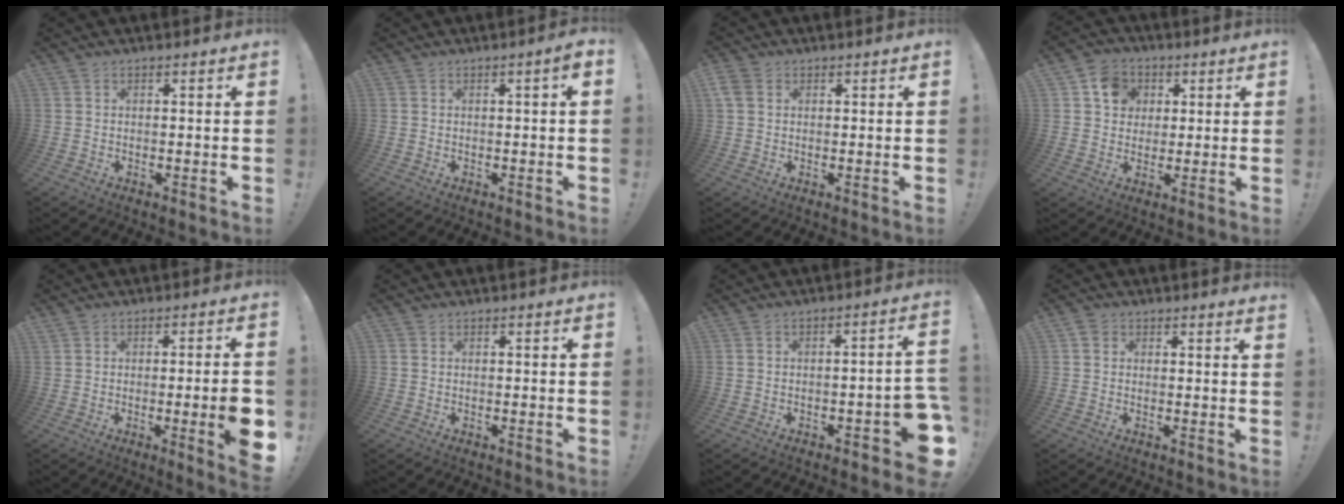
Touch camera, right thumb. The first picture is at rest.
{"total": 2.2, "force": [-0.1, -0.1, 2.2], "torque": [-0.038, 0.001, -0.004]}
{"total": 3.9, "force": [1.2, 3.1, 2.1], "torque": [-0.032, 0.003, 0.025]}
{"total": 9.4, "force": [3.1, 8.3, 3.2], "torque": [-0.045, -0.008, 0.062]}
{"total": 8.1, "force": [-1.7, 0.6, 7.9], "torque": [-0.114, -0.004, -0.025]}
{"total": 0.0}
{"total": 6.9, "force": [-3.0, 2.1, 5.9], "torque": [-0.076, 0.012, -0.043]}
{"total": 1.7, "force": [1.4, 0.8, 0.4], "torque": [0.002, -0.006, 0.024]}